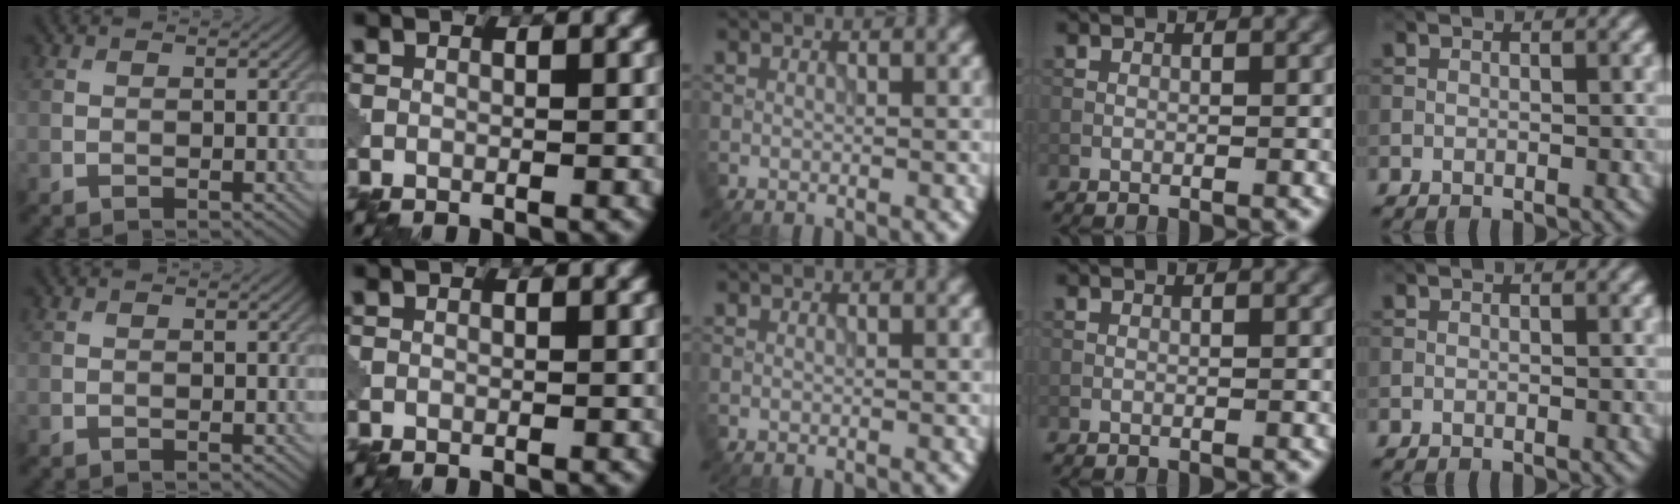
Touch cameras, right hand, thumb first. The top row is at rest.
{}